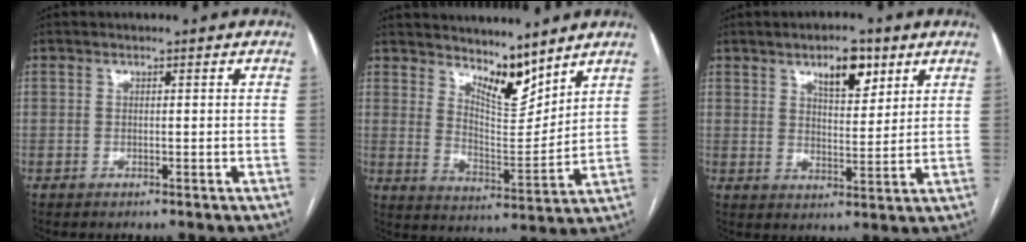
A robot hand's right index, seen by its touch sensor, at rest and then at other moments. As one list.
[{"total": 8.4, "force": [7.2, 2.1, 3.8], "torque": [-0.071, -0.012, 0.138]}, {"total": 7.2, "force": [4.2, 2.7, 5.2], "torque": [-0.084, 0.002, 0.068]}]